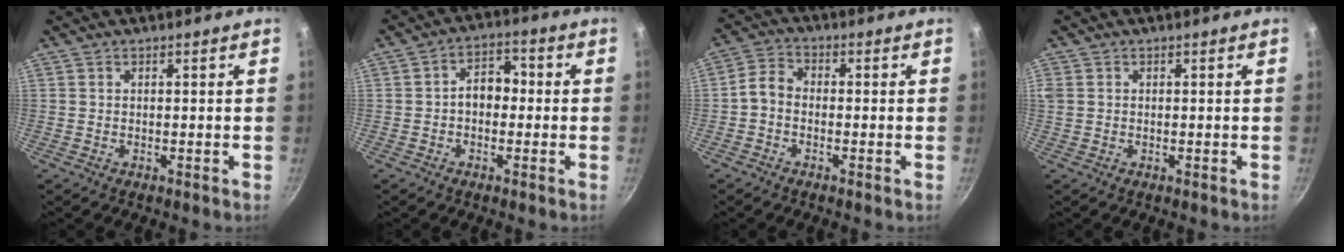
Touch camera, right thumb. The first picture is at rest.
{"total": 5.8, "force": [-0.4, 4.1, 4.1], "torque": [-0.044, 0.024, -0.019]}
{"total": 4.8, "force": [-1.1, 3.5, 3.1], "torque": [-0.052, 0.019, -0.035]}
{"total": 2.2, "force": [0.3, 1.9, 1.1], "torque": [-0.034, 0.008, 0.012]}